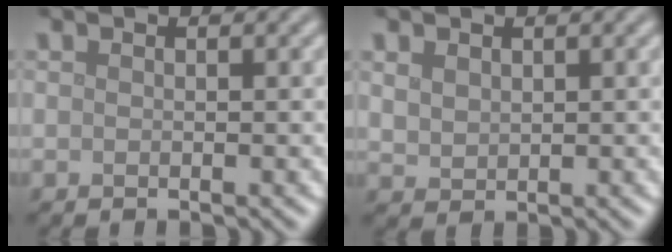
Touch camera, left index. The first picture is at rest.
{"total": 1.7, "force": [0.9, 1.2, 0.8], "torque": [-0.018, -0.001, 0.023]}